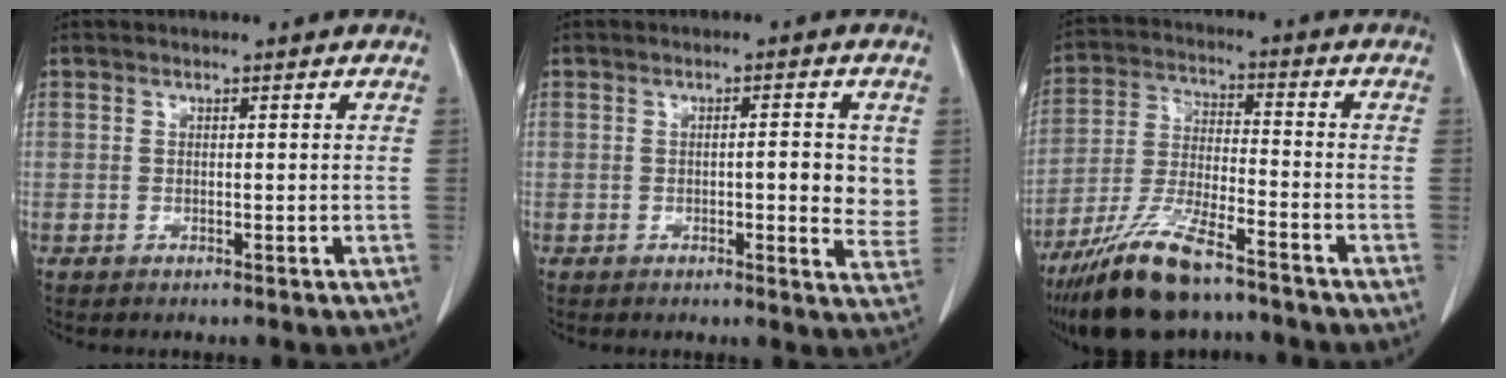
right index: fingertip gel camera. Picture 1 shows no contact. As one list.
[{"total": 6.0, "force": [0.5, 1.6, 5.7], "torque": [-0.069, -0.005, 0.002]}, {"total": 13.4, "force": [-10.1, 2.4, 8.4], "torque": [-0.170, -0.026, -0.187]}]